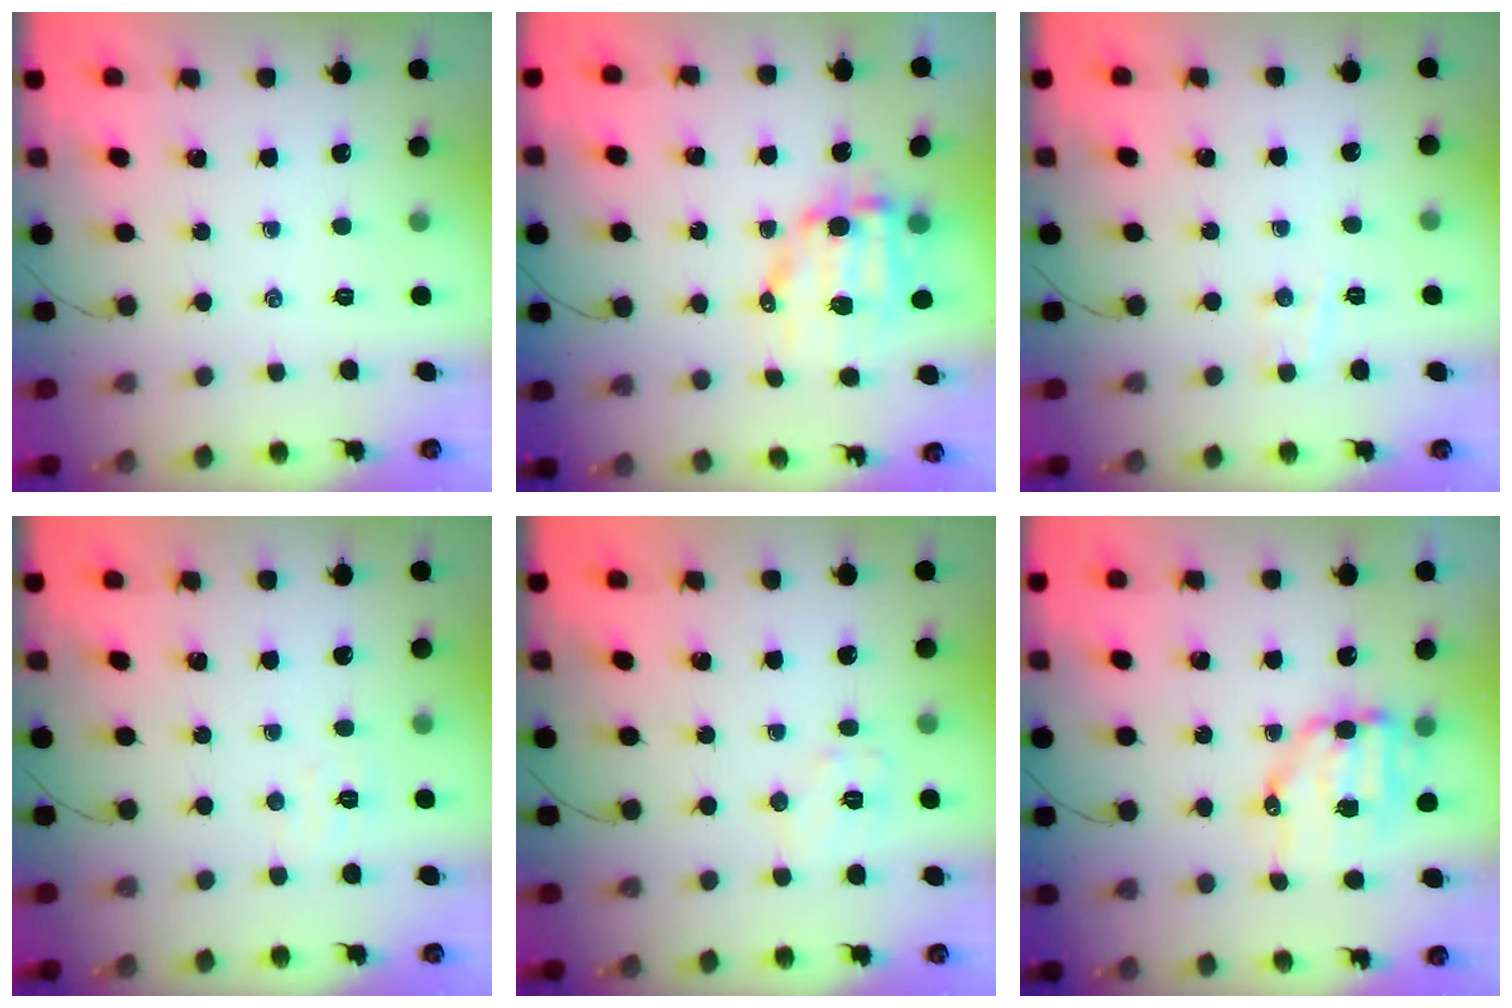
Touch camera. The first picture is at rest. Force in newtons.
{"total": 10.3, "press": 10.1, "slide": 2.3}
{"total": 4.0, "press": 3.8, "slide": 1.2}
{"total": 3.3, "press": 3.2, "slide": 0.9}
{"total": 6.5, "press": 6.5, "slide": 0.4}
{"total": 9.9, "press": 9.8, "slide": 1.8}